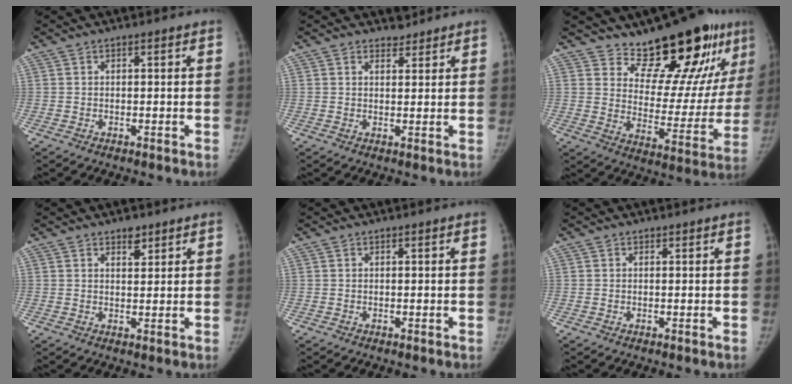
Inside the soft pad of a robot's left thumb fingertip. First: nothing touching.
{"total": 2.2, "force": [1.9, 1.0, -0.1], "torque": [0.017, -0.017, 0.025]}
{"total": 19.5, "force": [14.5, 7.0, 11.0], "torque": [-0.103, -0.107, 0.212]}
{"total": 2.4, "force": [1.8, 1.2, 1.0], "torque": [-0.003, -0.014, 0.027]}
{"total": 0.0}
{"total": 0.0}